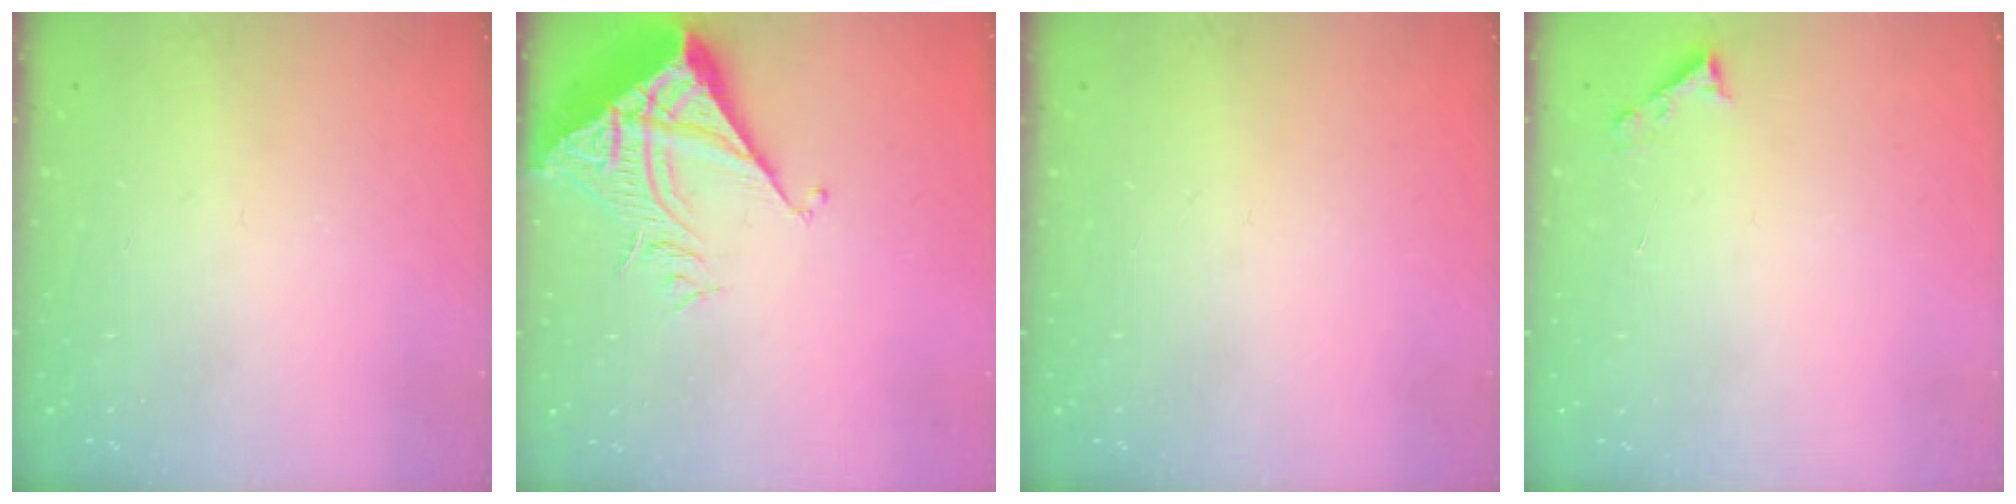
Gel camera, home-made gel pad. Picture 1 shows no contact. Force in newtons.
{"total": 8.4, "press": 8.4, "slide": 1.0}
{"total": 0.0}
{"total": 3.6, "press": 3.6, "slide": 0.5}